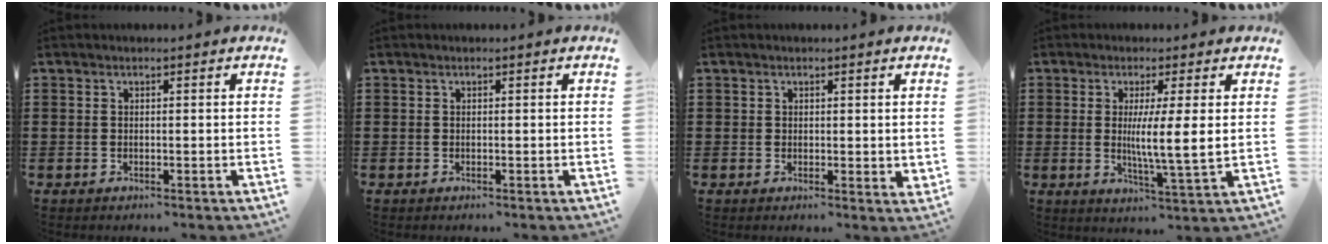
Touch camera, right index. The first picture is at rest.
{"total": 0.0}
{"total": 1.1, "force": [0.8, 0.7, 0.2], "torque": [-0.005, 0.005, 0.017]}
{"total": 5.8, "force": [0.8, 0.0, 5.7], "torque": [-0.101, -0.011, 0.009]}